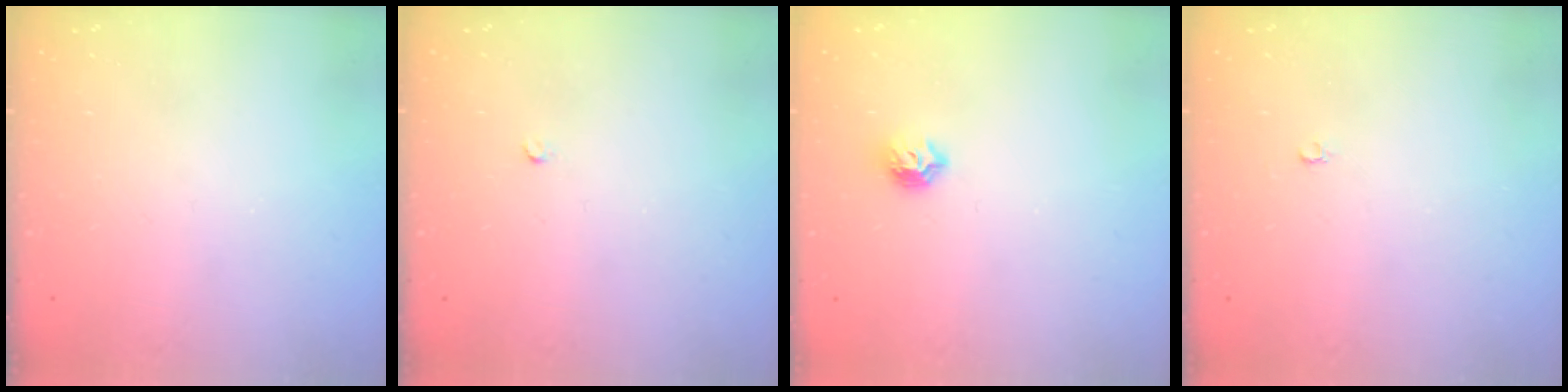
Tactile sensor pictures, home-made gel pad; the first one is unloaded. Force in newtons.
{"total": 2.0, "press": 2.0, "slide": 0.3}
{"total": 6.5, "press": 6.5, "slide": 0.9}
{"total": 2.0, "press": 2.0, "slide": 0.4}